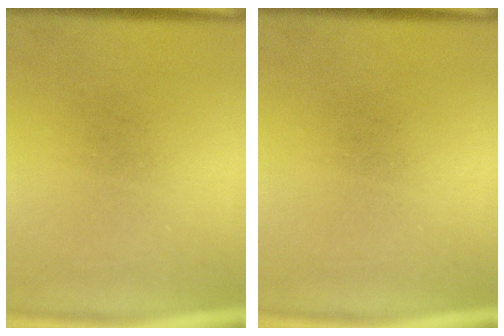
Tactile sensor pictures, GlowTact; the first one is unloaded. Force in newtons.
{"total": 0.0}